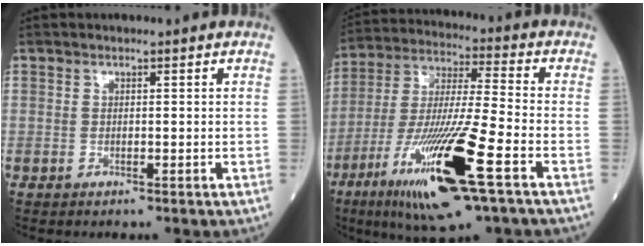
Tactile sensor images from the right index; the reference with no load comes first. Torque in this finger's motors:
{"motor_torque": [1.91, -0.23, 1.05, 0.21]}